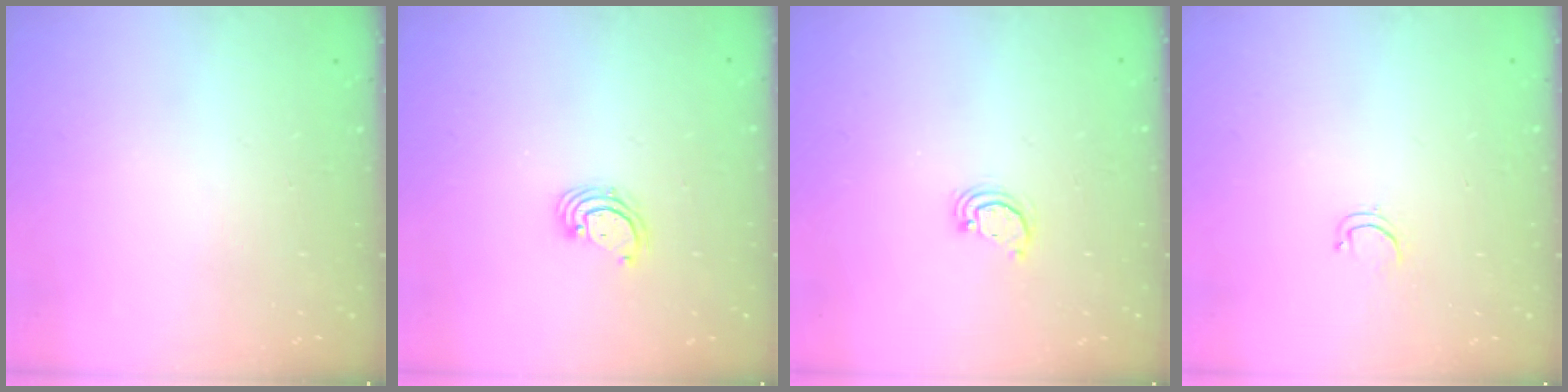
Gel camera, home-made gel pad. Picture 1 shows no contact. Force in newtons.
{"total": 3.5, "press": 3.5, "slide": 0.1}
{"total": 2.5, "press": 2.5, "slide": 0.3}
{"total": 2.6, "press": 2.5, "slide": 0.4}